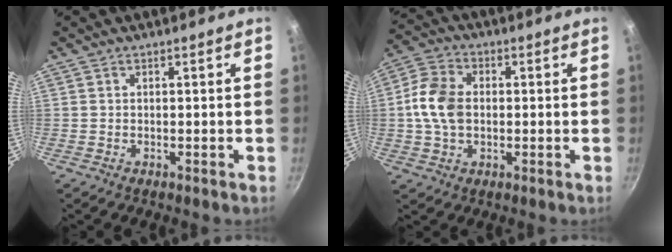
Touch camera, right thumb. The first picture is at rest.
{"total": 9.7, "force": [0.0, 6.8, 6.8], "torque": [-0.123, 0.015, -0.010]}